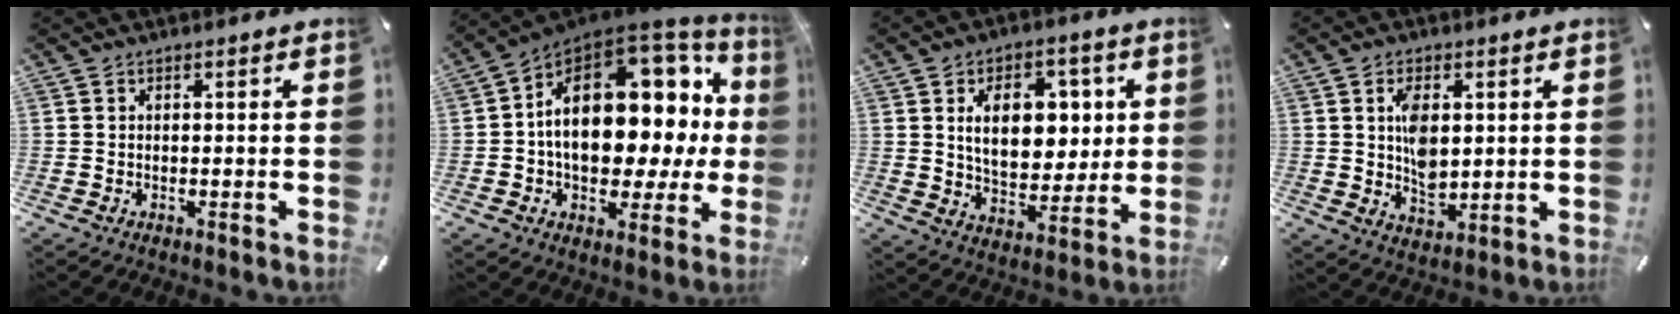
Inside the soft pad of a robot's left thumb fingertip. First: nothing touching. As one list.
[{"total": 19.9, "force": [3.0, 12.6, 15.1], "torque": [-0.225, -0.031, 0.056]}, {"total": 14.2, "force": [3.9, 9.7, 9.7], "torque": [-0.140, 0.002, 0.069]}, {"total": 7.6, "force": [1.5, 4.8, 5.6], "torque": [-0.092, -0.006, 0.023]}]